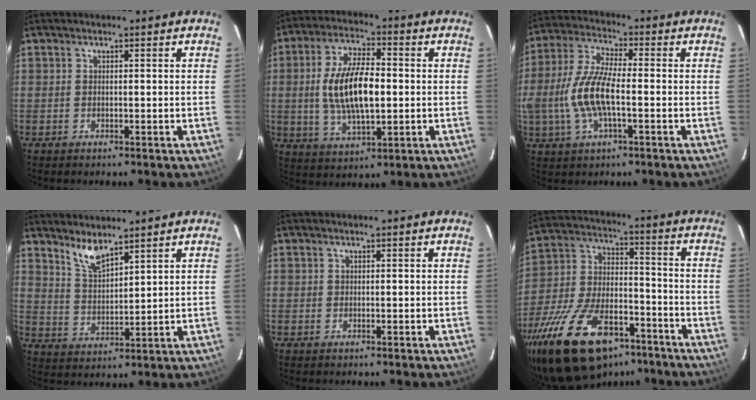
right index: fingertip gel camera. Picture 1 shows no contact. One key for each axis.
{"total": 14.2, "fx": -0.3, "fy": 7.4, "fz": 12.1, "tx": -0.232, "ty": 0.011, "tz": 0.004}
{"total": 12.2, "fx": -2.3, "fy": 4.3, "fz": 11.2, "tx": -0.243, "ty": 0.002, "tz": -0.045}
{"total": 5.9, "fx": 4.9, "fy": 1.1, "fz": 3.2, "tx": -0.062, "ty": -0.006, "tz": 0.100}
{"total": 0.0}
{"total": 25.5, "fx": -16.8, "fy": 11.8, "fz": 15.2, "tx": -0.302, "ty": -0.015, "tz": -0.268}